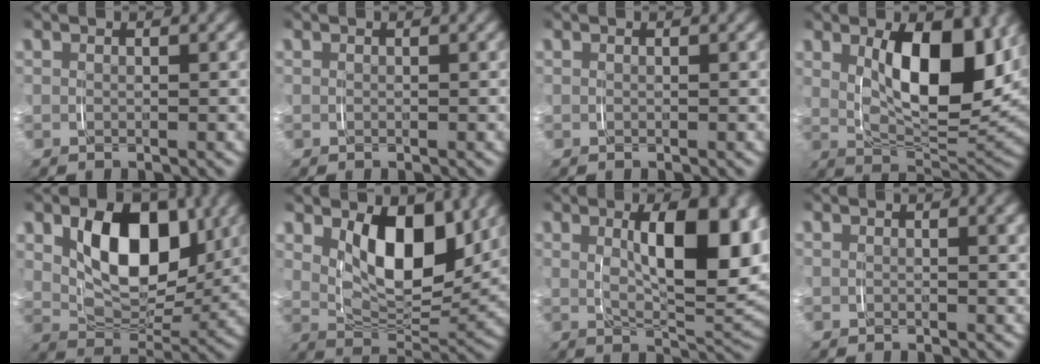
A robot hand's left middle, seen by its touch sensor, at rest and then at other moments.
{"total": 0.0}
{"total": 0.0}
{"total": 10.3, "force": [2.2, 4.6, 8.9], "torque": [-0.140, -0.014, 0.035]}
{"total": 9.4, "force": [2.5, 5.9, 7.0], "torque": [-0.129, -0.017, 0.038]}
{"total": 8.8, "force": [3.1, 4.5, 6.8], "torque": [-0.124, -0.014, 0.048]}
{"total": 8.9, "force": [1.2, 3.3, 8.2], "torque": [-0.118, -0.009, 0.021]}
{"total": 0.6, "force": [0.4, -0.2, 0.5], "torque": [-0.006, 0.001, 0.005]}